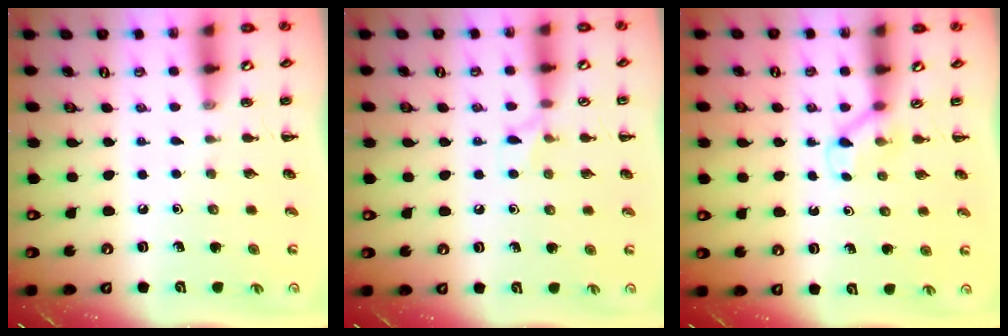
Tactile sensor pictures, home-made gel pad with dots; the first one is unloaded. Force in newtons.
{"total": 5.4, "press": 5.0, "slide": 2.0}
{"total": 3.0, "press": 2.8, "slide": 1.1}